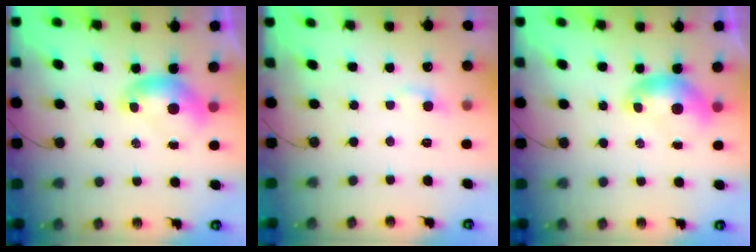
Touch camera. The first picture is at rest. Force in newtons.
{"total": 1.8, "press": 1.7, "slide": 0.5}
{"total": 0.0}